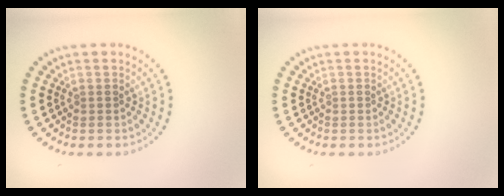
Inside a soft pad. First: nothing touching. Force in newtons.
{"total": 0.0}